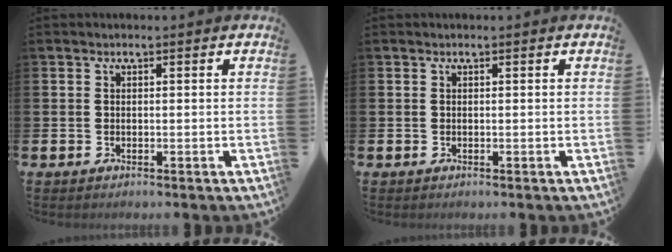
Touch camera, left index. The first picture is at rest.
{"total": 0.0}